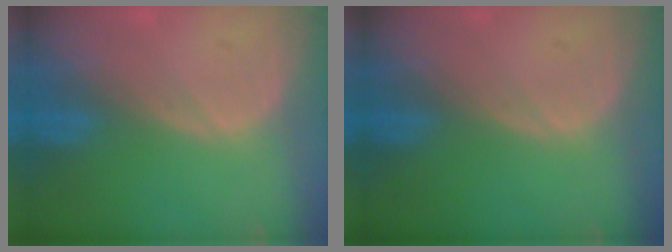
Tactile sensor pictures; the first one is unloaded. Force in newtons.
{"total": 0.0}